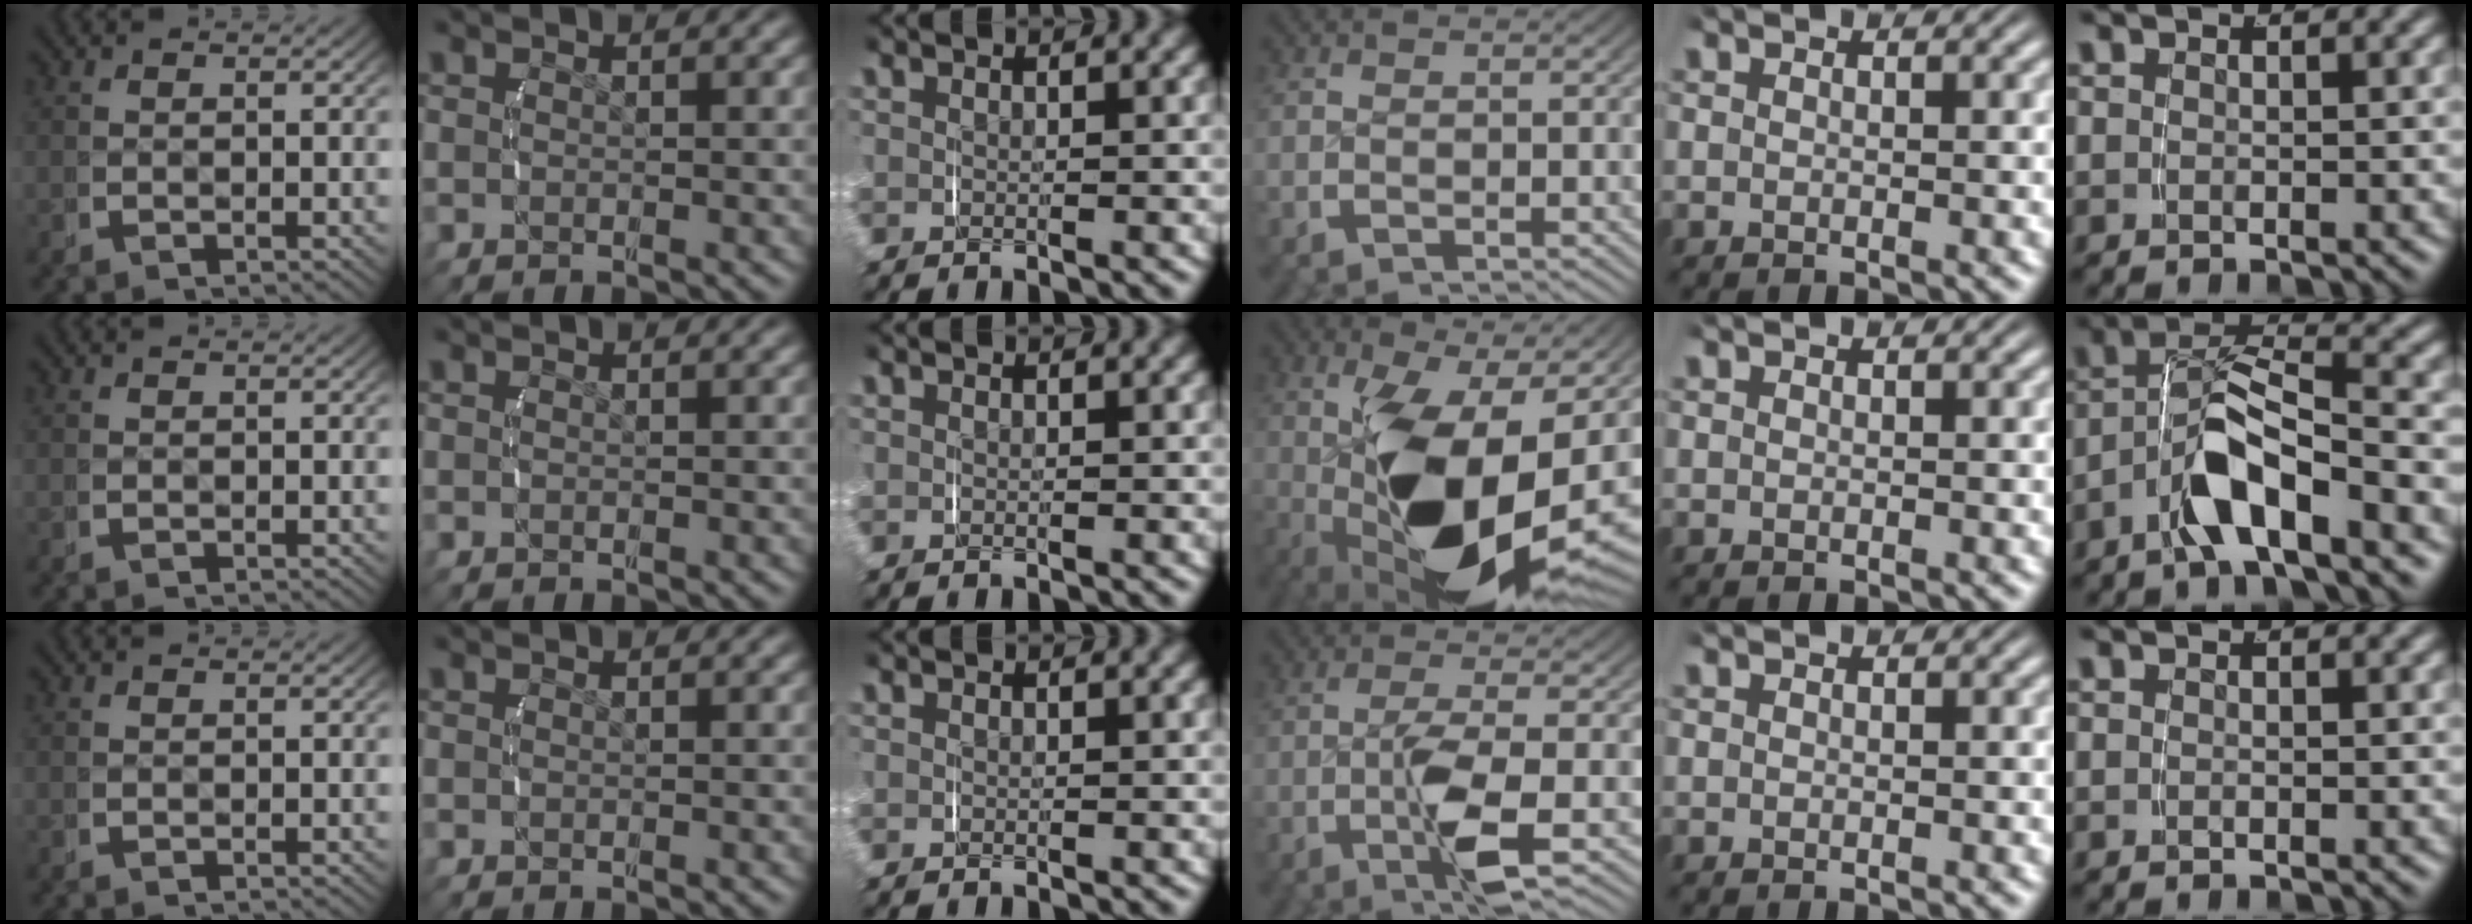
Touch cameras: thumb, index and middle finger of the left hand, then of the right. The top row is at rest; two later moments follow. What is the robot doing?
{"motion": "lift_and_place", "object": "jar lid"}